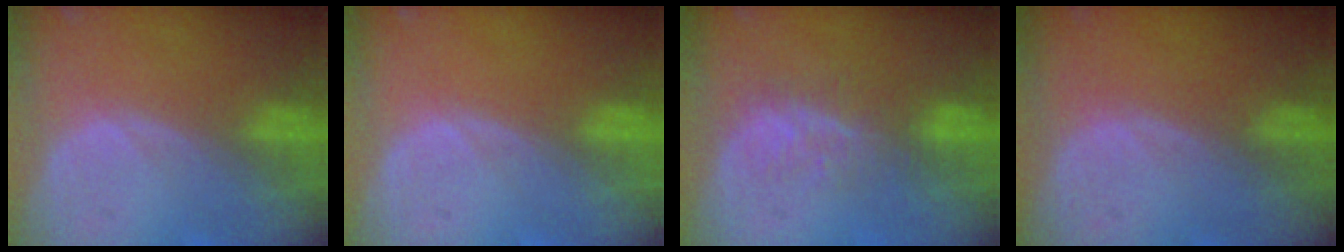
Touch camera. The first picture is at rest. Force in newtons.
{"total": 0.0}
{"total": 4.5, "press": 4.2, "slide": 1.7}
{"total": 0.0}